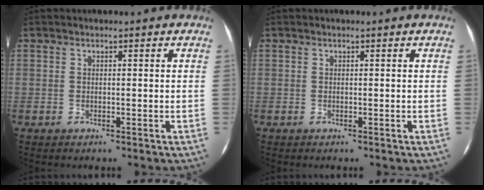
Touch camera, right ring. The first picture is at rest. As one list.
[{"total": 0.0}]